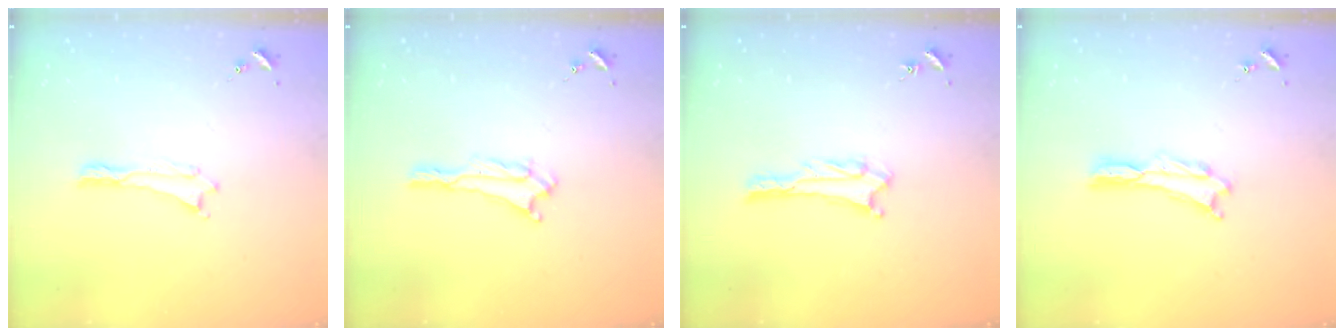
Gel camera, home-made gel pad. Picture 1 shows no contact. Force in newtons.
{"total": 1.0, "press": 1.0, "slide": 0.1}
{"total": 2.7, "press": 2.7, "slide": 0.2}
{"total": 0.0}